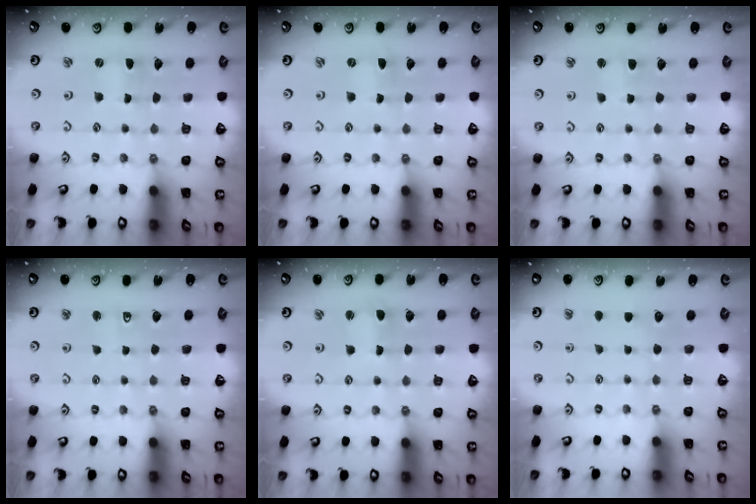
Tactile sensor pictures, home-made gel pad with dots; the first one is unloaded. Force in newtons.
{"total": 0.0}
{"total": 2.0, "press": 1.9, "slide": 0.6}
{"total": 2.9, "press": 2.9, "slide": 0.6}
{"total": 1.6, "press": 1.6, "slide": 0.4}
{"total": 0.0}